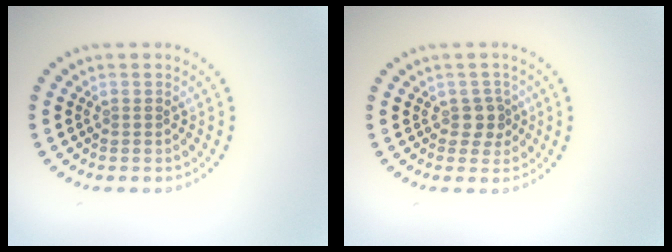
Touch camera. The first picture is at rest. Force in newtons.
{"total": 1.8, "press": 1.6, "slide": 0.9}